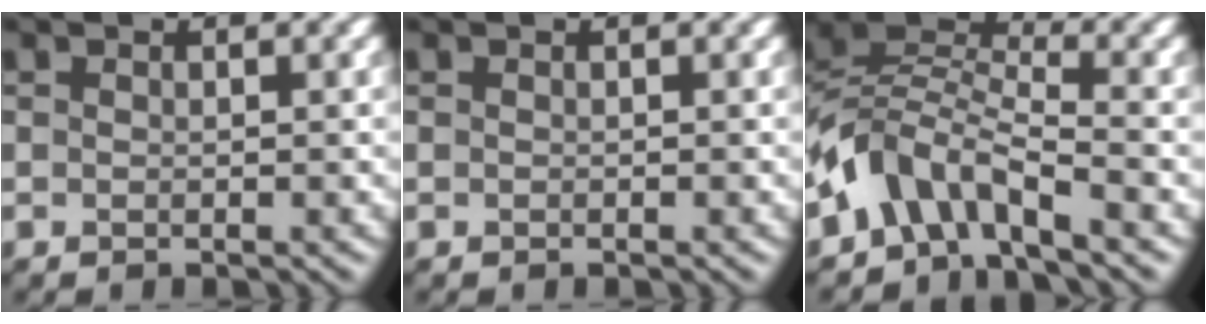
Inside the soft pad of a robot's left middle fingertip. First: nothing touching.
{"total": 0.0}
{"total": 4.9, "force": [-3.1, 2.5, 2.9], "torque": [-0.047, 0.008, -0.071]}